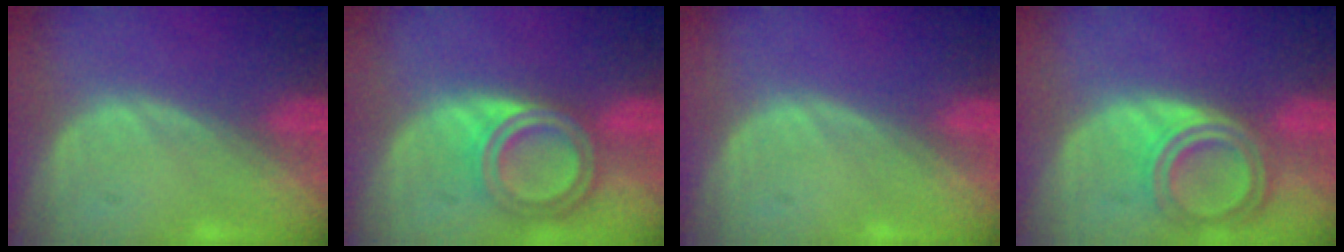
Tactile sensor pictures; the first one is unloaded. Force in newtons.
{"total": 6.7, "press": 5.9, "slide": 3.1}
{"total": 0.0}
{"total": 6.5, "press": 5.9, "slide": 2.8}